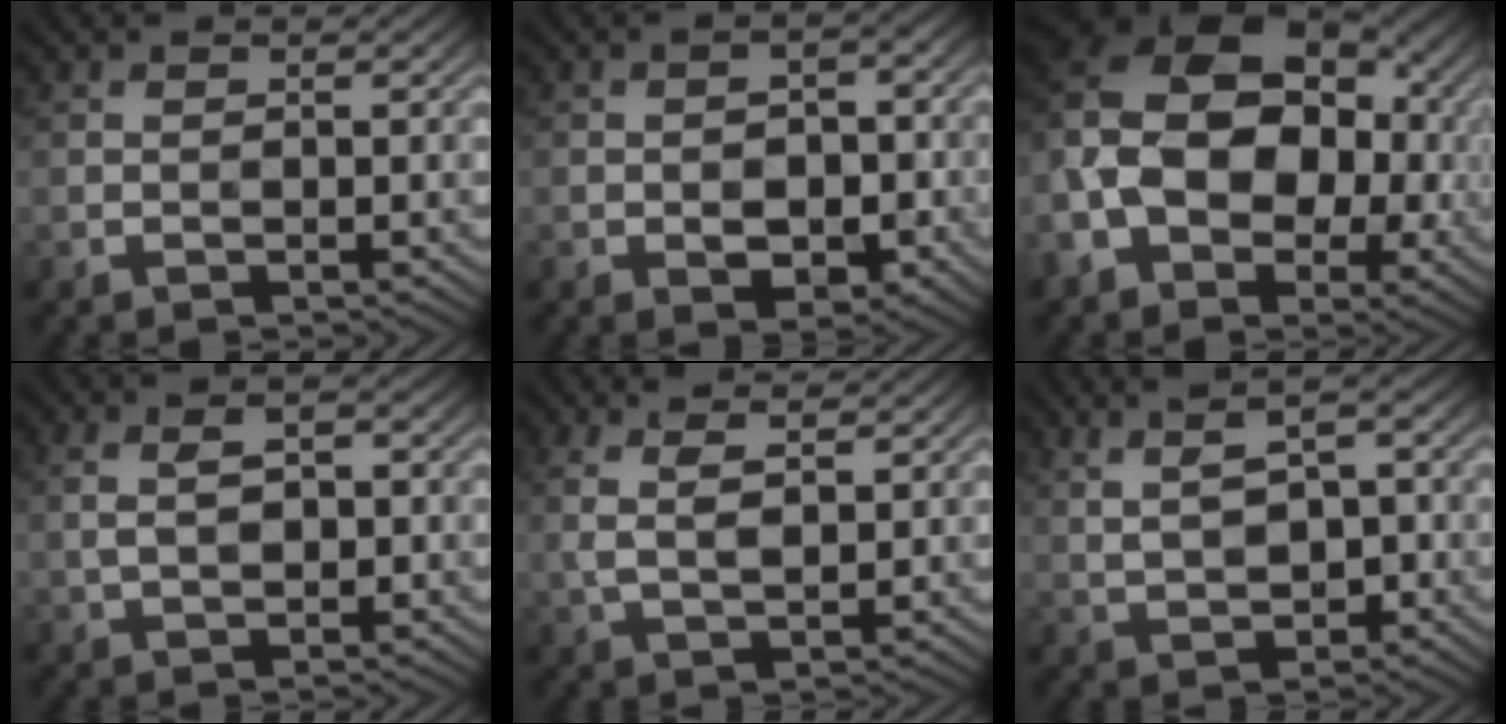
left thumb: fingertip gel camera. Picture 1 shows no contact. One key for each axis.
{"total": 5.3, "fx": -1.6, "fy": 3.1, "fz": 3.9, "tx": -0.055, "ty": -0.003, "tz": -0.024}
{"total": 18.4, "fx": -1.6, "fy": 13.1, "fz": 12.8, "tx": -0.245, "ty": 0.001, "tz": -0.029}
{"total": 3.6, "fx": 0.4, "fy": 1.8, "fz": 3.1, "tx": -0.059, "ty": -0.005, "tz": 0.010}
{"total": 4.2, "fx": 2.0, "fy": 1.4, "fz": 3.4, "tx": -0.084, "ty": -0.002, "tz": 0.042}
{"total": 6.7, "fx": 1.9, "fy": 3.3, "fz": 5.5, "tx": -0.094, "ty": 0.012, "tz": 0.035}